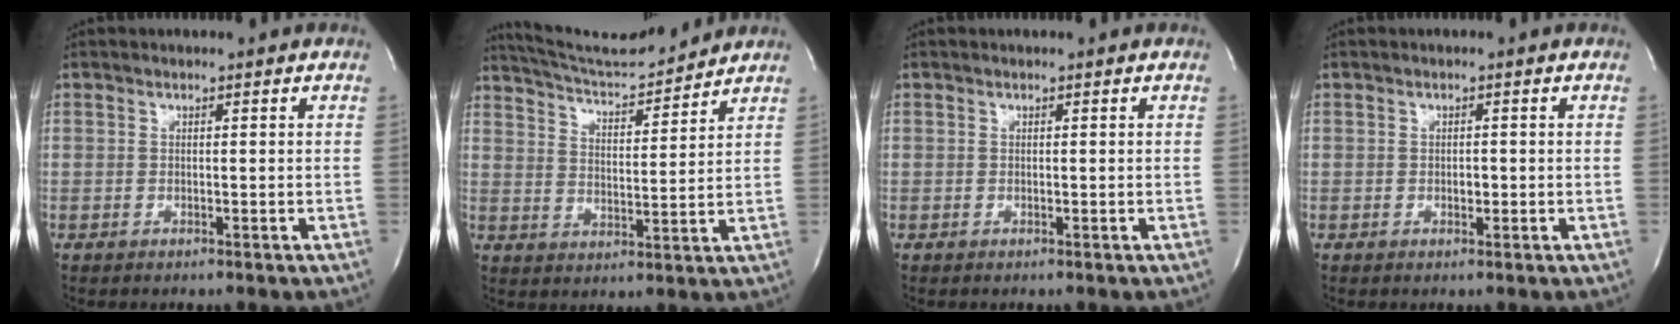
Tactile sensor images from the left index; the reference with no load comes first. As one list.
[{"total": 11.6, "force": [11.3, 0.5, 2.6], "torque": [-0.051, 0.005, 0.187]}, {"total": 0.0}, {"total": 0.8, "force": [-0.1, 0.5, 0.6], "torque": [-0.009, 0.000, -0.002]}]